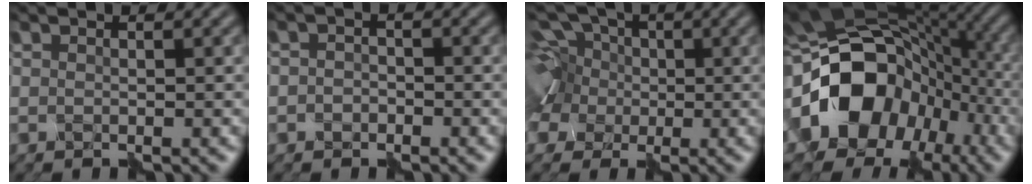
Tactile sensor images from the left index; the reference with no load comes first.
{"total": 1.0, "force": [-0.8, 0.7, 0.1], "torque": [0.001, 0.001, -0.017]}
{"total": 10.9, "force": [2.3, 8.7, 6.2], "torque": [-0.127, 0.029, -0.018]}
{"total": 18.6, "force": [-4.1, 14.7, 10.6], "torque": [-0.173, -0.016, -0.079]}